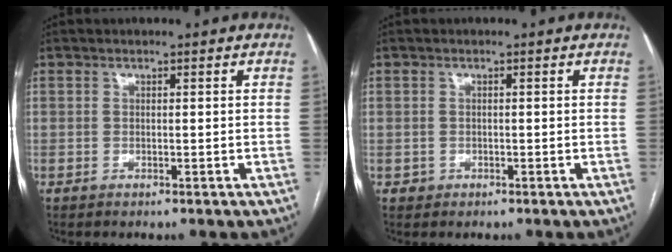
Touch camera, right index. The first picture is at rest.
{"total": 1.1, "force": [-0.3, 1.0, 0.0], "torque": [0.003, 0.005, -0.005]}